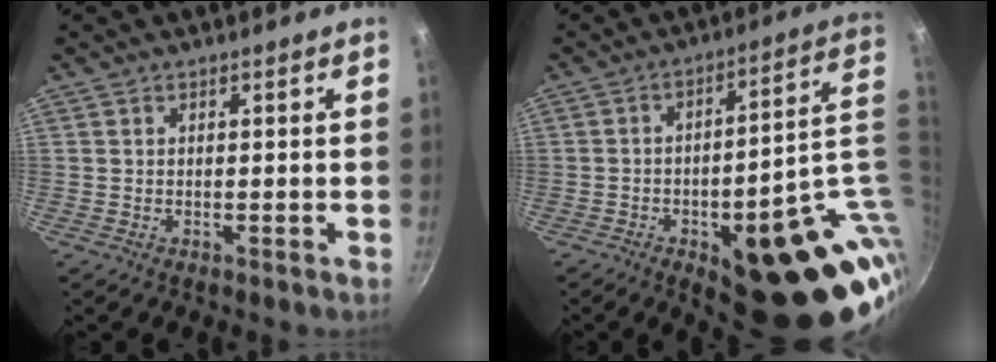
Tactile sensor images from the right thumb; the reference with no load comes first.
{"total": 26.6, "force": [-3.9, 10.6, 24.2], "torque": [-0.241, 0.004, -0.030]}